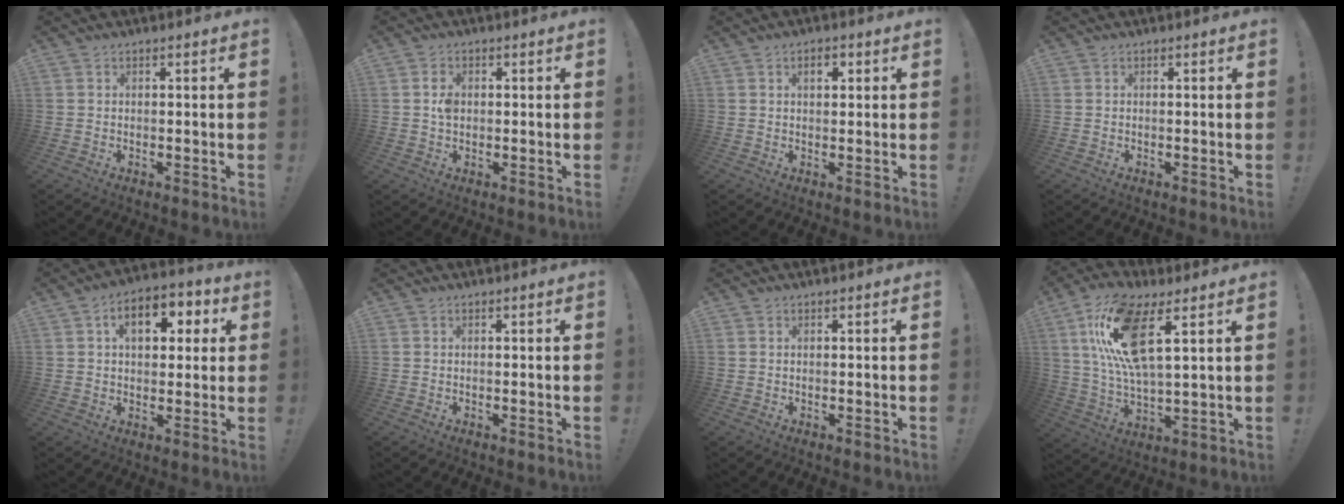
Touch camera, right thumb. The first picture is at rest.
{"total": 2.9, "force": [0.1, 2.0, 2.1], "torque": [-0.031, 0.002, 0.000]}
{"total": 3.1, "force": [1.0, 1.8, 2.2], "torque": [-0.024, -0.002, 0.011]}
{"total": 0.0}
{"total": 10.6, "force": [2.9, 6.9, 7.4], "torque": [-0.104, 0.006, 0.047]}
{"total": 0.0}
{"total": 0.0}
{"total": 18.1, "force": [7.5, 6.5, 15.1], "torque": [-0.310, -0.016, 0.120]}